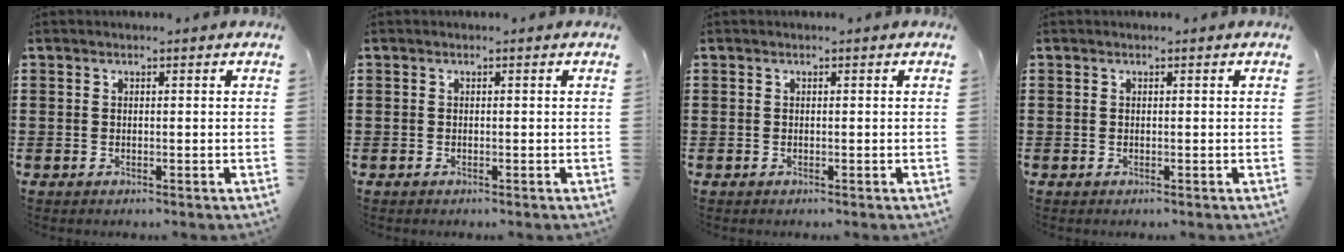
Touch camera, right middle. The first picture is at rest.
{"total": 0.0}
{"total": 0.0}
{"total": 0.0}